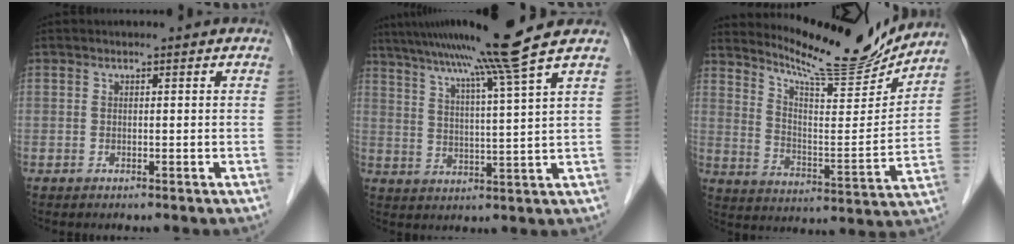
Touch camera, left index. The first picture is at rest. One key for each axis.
{"total": 12.9, "fx": 10.0, "fy": -3.5, "fz": 7.4, "tx": -0.122, "ty": -0.013, "tz": 0.153}
{"total": 15.2, "fx": 14.6, "fy": 0.8, "fz": 4.2, "tx": -0.081, "ty": -0.038, "tz": 0.221}